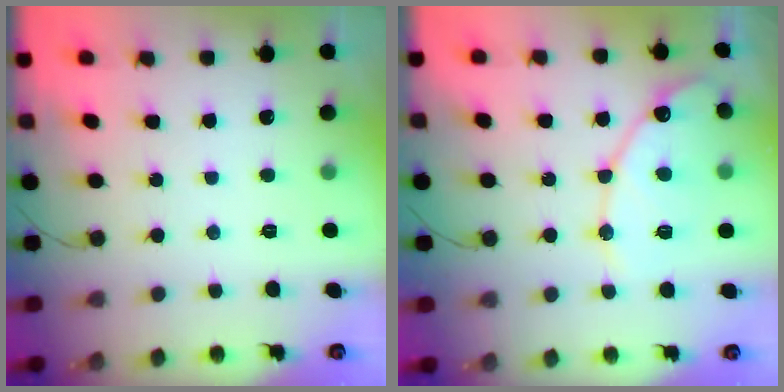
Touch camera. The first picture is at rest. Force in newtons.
{"total": 14.0, "press": 13.9, "slide": 1.2}